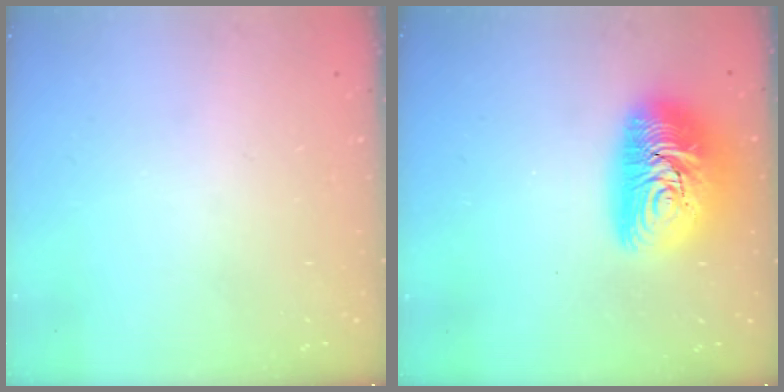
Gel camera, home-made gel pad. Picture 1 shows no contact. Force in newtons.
{"total": 15.7, "press": 15.7, "slide": 1.1}